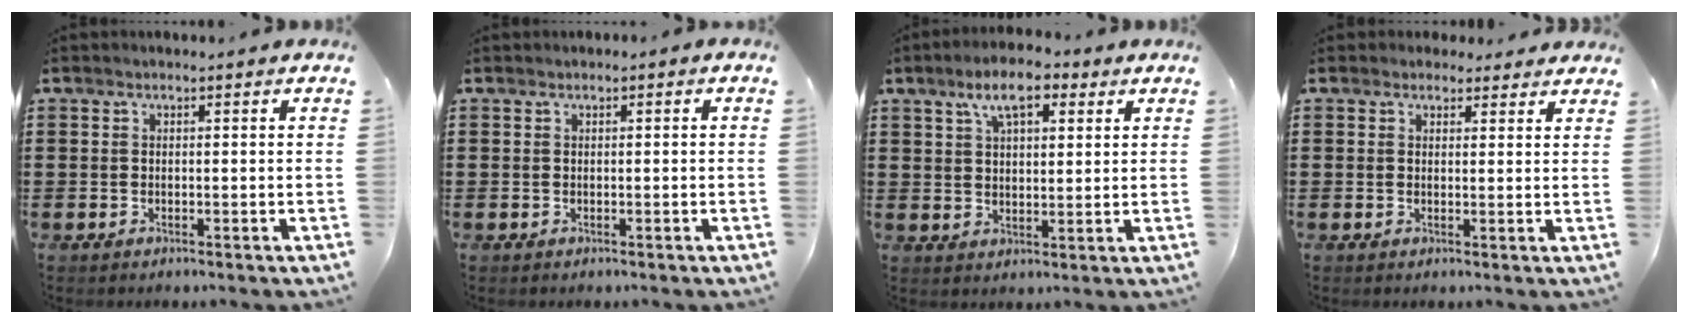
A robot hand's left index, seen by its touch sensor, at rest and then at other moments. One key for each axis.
{"total": 0.0}
{"total": 7.2, "fx": 4.6, "fy": 3.0, "fz": 4.7, "tx": -0.090, "ty": 0.003, "tz": 0.078}
{"total": 2.2, "fx": 1.8, "fy": 1.2, "fz": 0.1, "tx": -0.001, "ty": 0.002, "tz": 0.033}